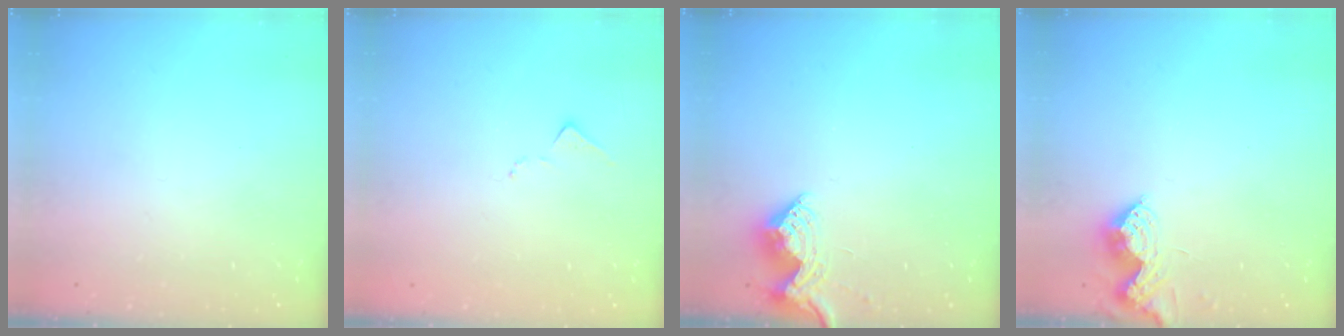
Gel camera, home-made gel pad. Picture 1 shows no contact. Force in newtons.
{"total": 7.0, "press": 6.9, "slide": 0.9}
{"total": 10.1, "press": 10.1, "slide": 0.4}
{"total": 7.6, "press": 7.6, "slide": 0.6}